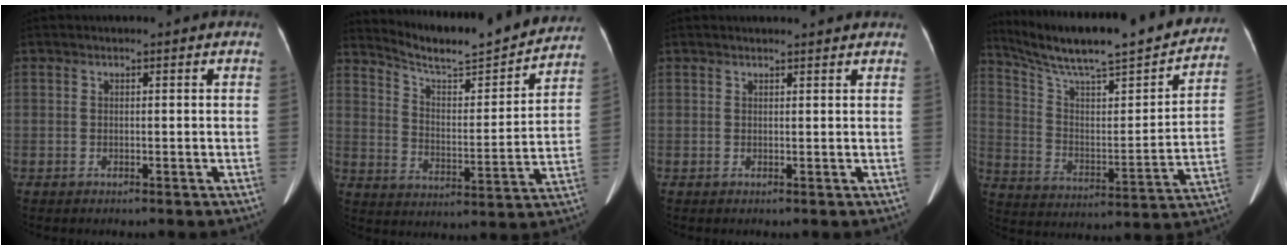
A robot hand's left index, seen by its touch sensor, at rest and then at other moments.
{"total": 16.9, "force": [16.1, 1.0, 5.0], "torque": [-0.087, -0.027, 0.230]}
{"total": 2.4, "force": [2.4, 0.3, 0.4], "torque": [-0.012, 0.010, 0.026]}
{"total": 27.5, "force": [23.8, 3.6, 13.4], "torque": [-0.217, -0.029, 0.339]}